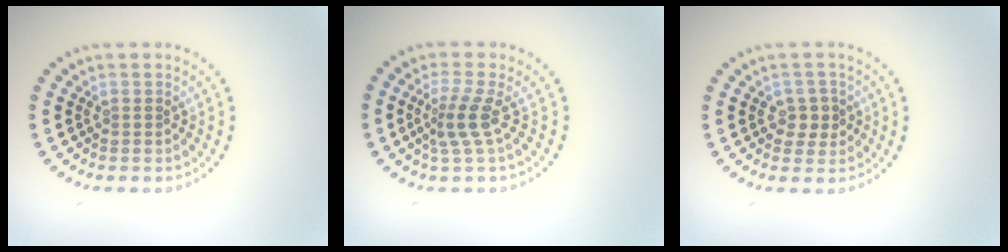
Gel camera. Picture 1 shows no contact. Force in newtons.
{"total": 2.6, "press": 1.9, "slide": 1.9}
{"total": 2.2, "press": 2.1, "slide": 0.8}